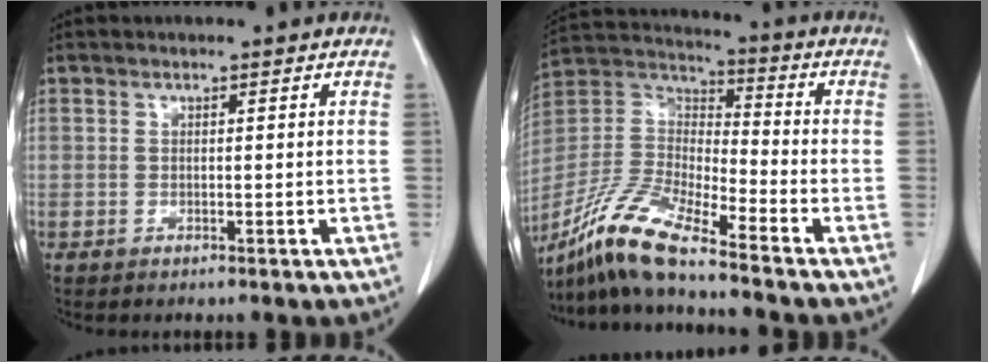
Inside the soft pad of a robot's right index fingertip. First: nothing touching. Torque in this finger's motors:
{"motor_torque": [0.19, -0.92, -0.37, -0.21]}